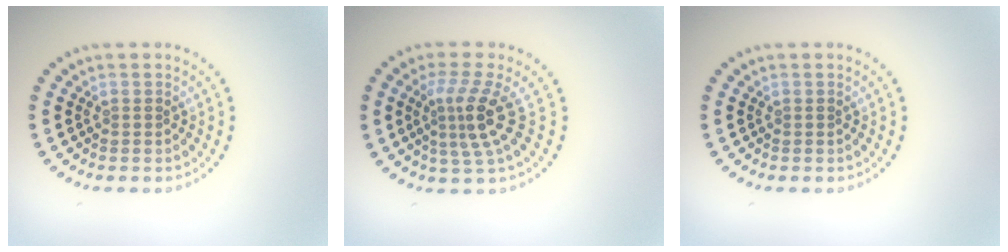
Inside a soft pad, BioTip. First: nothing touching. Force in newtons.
{"total": 3.8, "press": 2.6, "slide": 2.7}
{"total": 0.0}